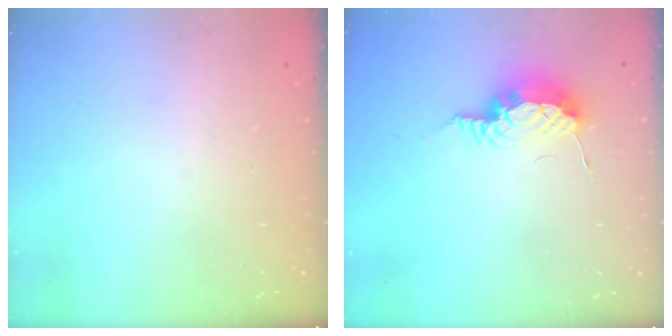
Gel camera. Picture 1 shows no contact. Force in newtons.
{"total": 8.5, "press": 8.4, "slide": 1.4}